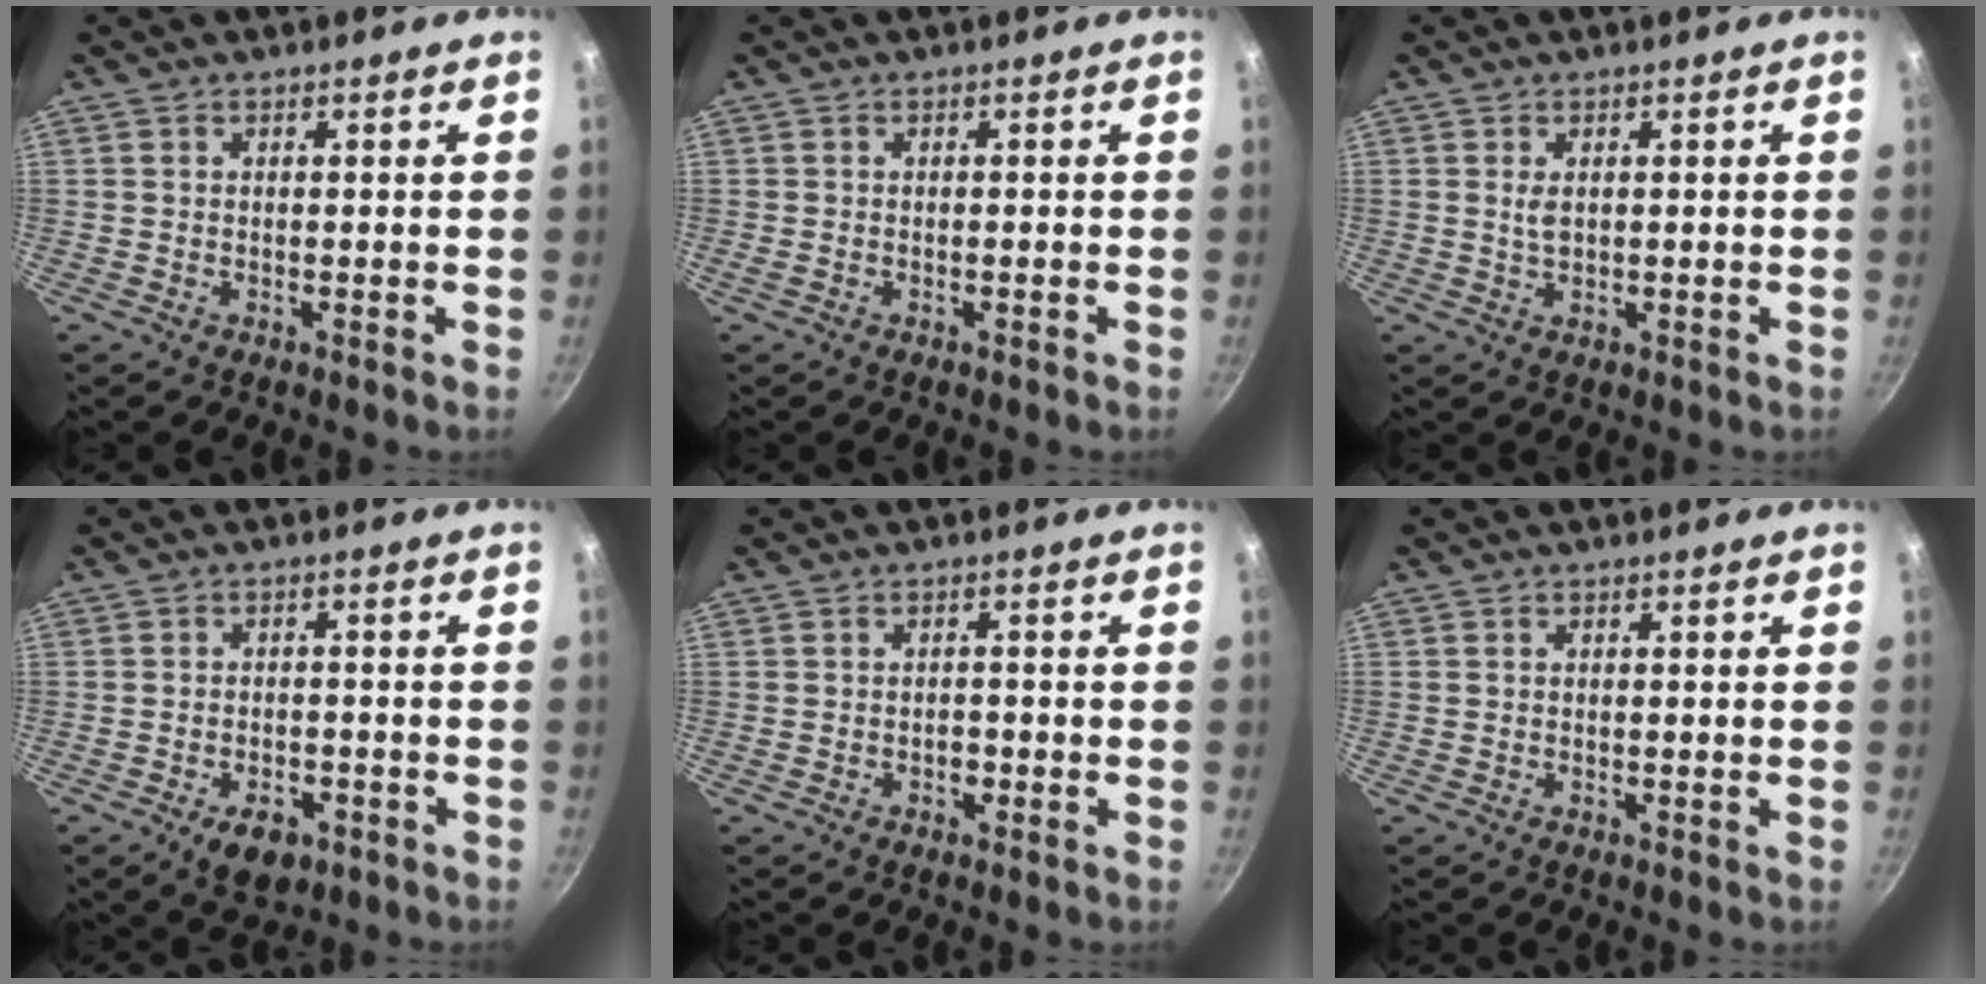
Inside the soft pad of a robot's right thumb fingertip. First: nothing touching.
{"total": 0.6, "force": [-0.3, 0.2, 0.5], "torque": [-0.015, 0.004, -0.007]}
{"total": 2.1, "force": [0.5, 1.2, 1.7], "torque": [-0.029, -0.005, 0.012]}
{"total": 6.8, "force": [-3.3, 4.1, 4.2], "torque": [-0.047, 0.013, -0.042]}
{"total": 1.7, "force": [-0.8, 1.2, 1.0], "torque": [-0.009, 0.011, -0.010]}
{"total": 0.0}